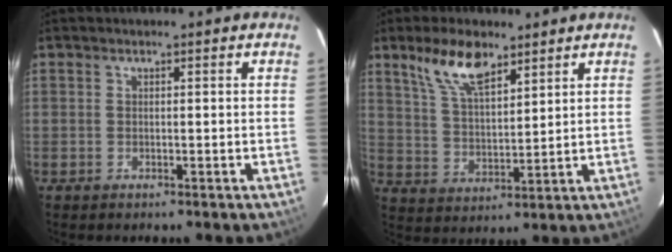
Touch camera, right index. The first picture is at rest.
{"total": 9.9, "force": [6.7, 3.9, 6.2], "torque": [-0.118, 0.011, 0.134]}